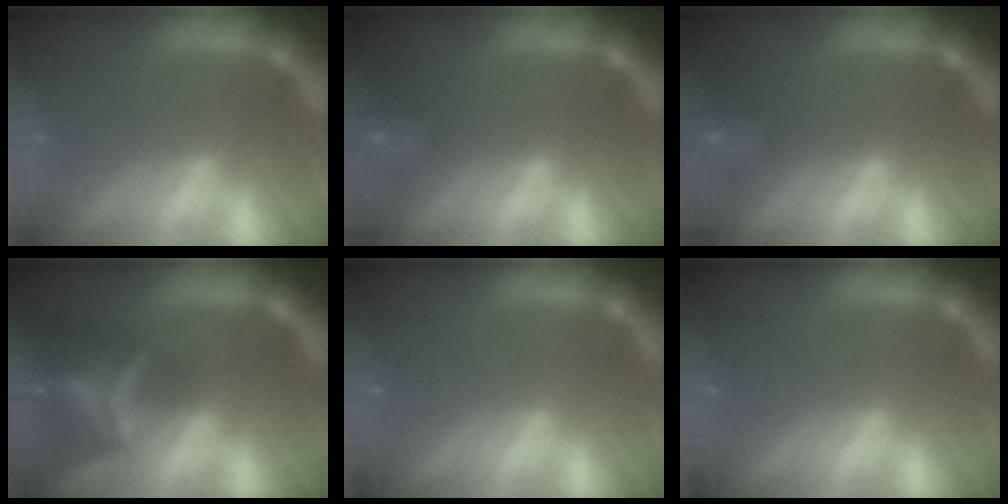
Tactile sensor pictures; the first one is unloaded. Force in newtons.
{"total": 2.9}
{"total": 2.9}
{"total": 7.4}
{"total": 0.0}
{"total": 0.0}